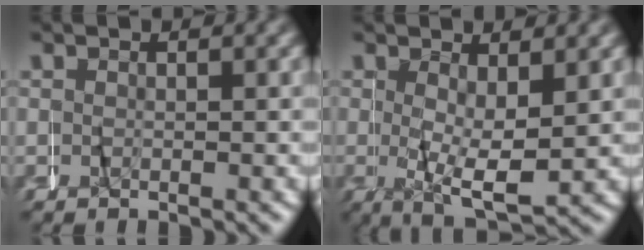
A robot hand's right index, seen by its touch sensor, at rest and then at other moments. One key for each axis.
{"total": 5.1, "fx": -0.4, "fy": 1.8, "fz": 4.7, "tx": -0.073, "ty": -0.011, "tz": 0.000}